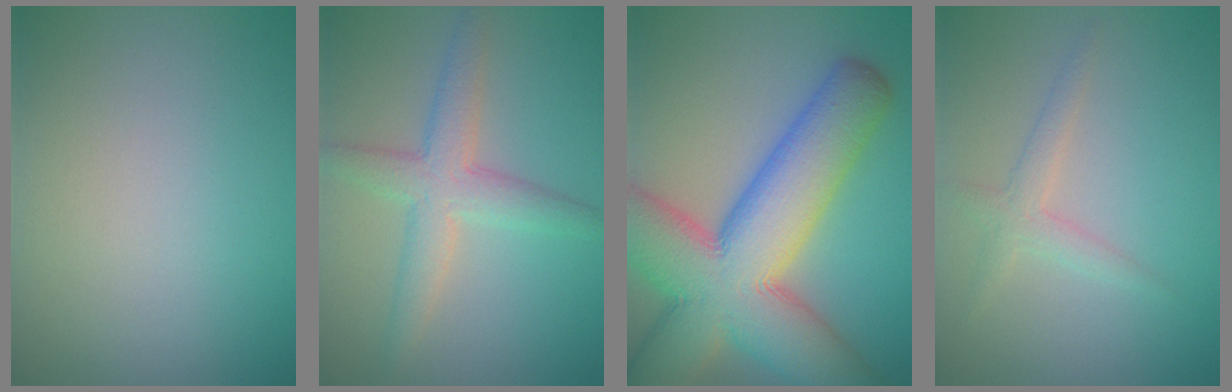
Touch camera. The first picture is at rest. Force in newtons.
{"total": 4.0, "press": 4.0, "slide": 0.1}
{"total": 14.5, "press": 14.5, "slide": 0.7}
{"total": 1.8, "press": 1.8, "slide": 0.0}